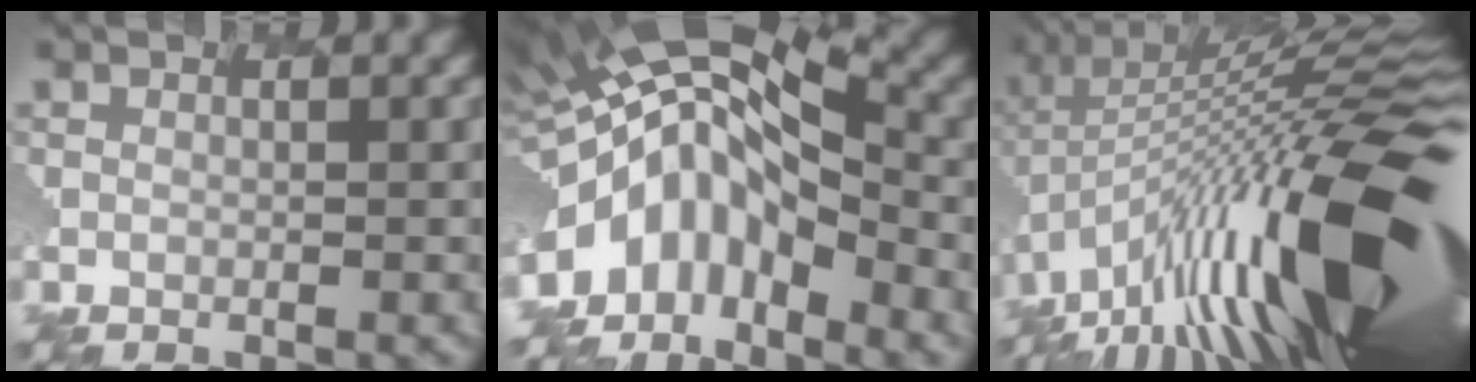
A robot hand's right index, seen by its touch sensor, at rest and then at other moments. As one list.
[{"total": 8.2, "force": [-3.1, 3.9, 6.5], "torque": [-0.133, 0.004, -0.072]}, {"total": 17.4, "force": [-3.2, 5.6, 16.2], "torque": [-0.230, 0.022, -0.078]}]